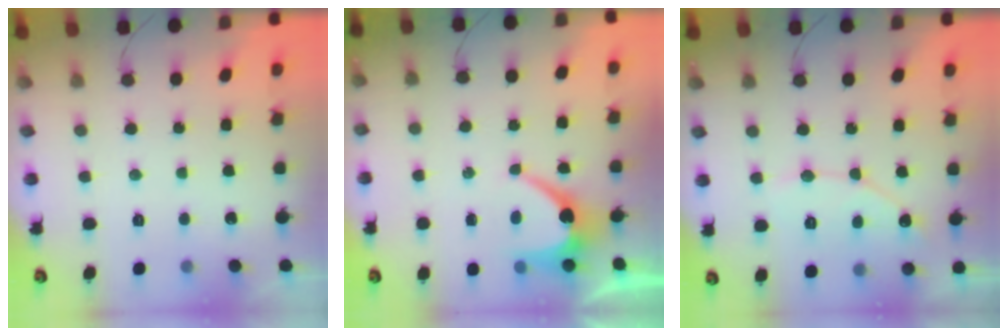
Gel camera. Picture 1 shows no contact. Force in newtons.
{"total": 7.1, "press": 7.1, "slide": 0.6}
{"total": 8.5, "press": 8.5, "slide": 0.7}